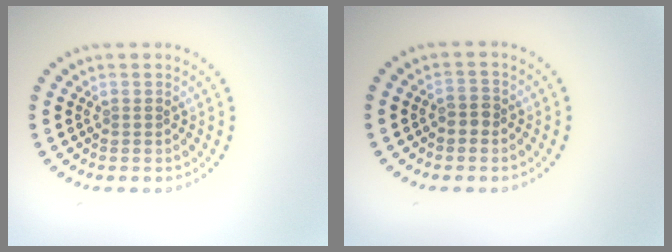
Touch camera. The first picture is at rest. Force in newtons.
{"total": 1.5, "press": 1.4, "slide": 0.6}